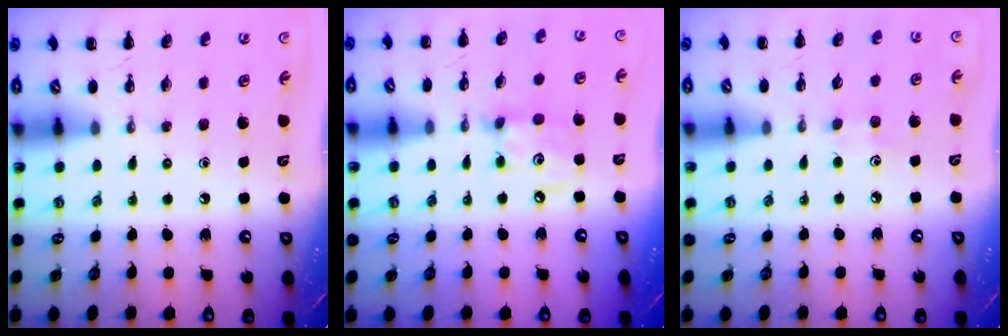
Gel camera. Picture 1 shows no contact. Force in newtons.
{"total": 5.4, "press": 5.4, "slide": 0.5}
{"total": 4.4, "press": 4.3, "slide": 1.0}